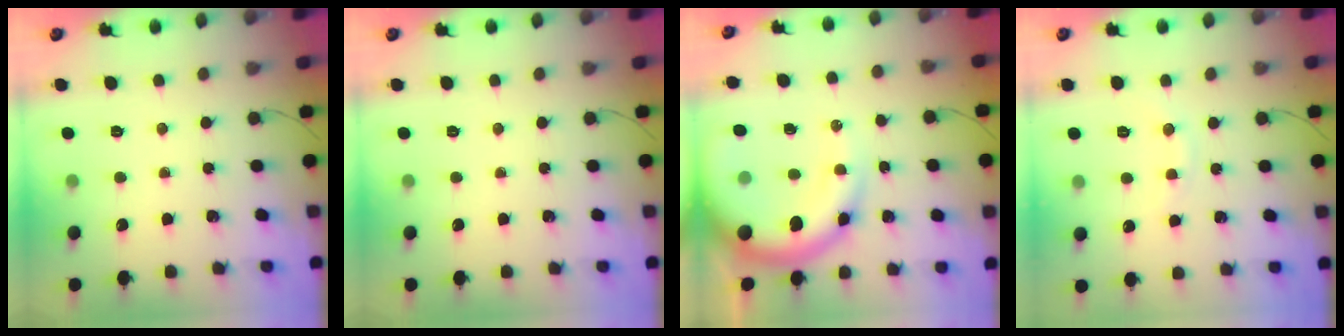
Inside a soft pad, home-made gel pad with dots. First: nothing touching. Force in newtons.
{"total": 0.0}
{"total": 15.2, "press": 14.7, "slide": 3.7}
{"total": 4.1, "press": 3.9, "slide": 1.3}